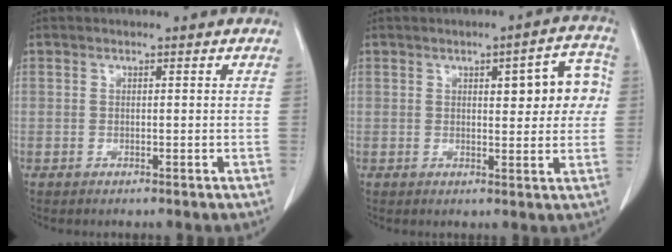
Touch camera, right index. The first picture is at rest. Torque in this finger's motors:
{"motor_torque": [0.69, 0.53, 0.23, 0.05]}